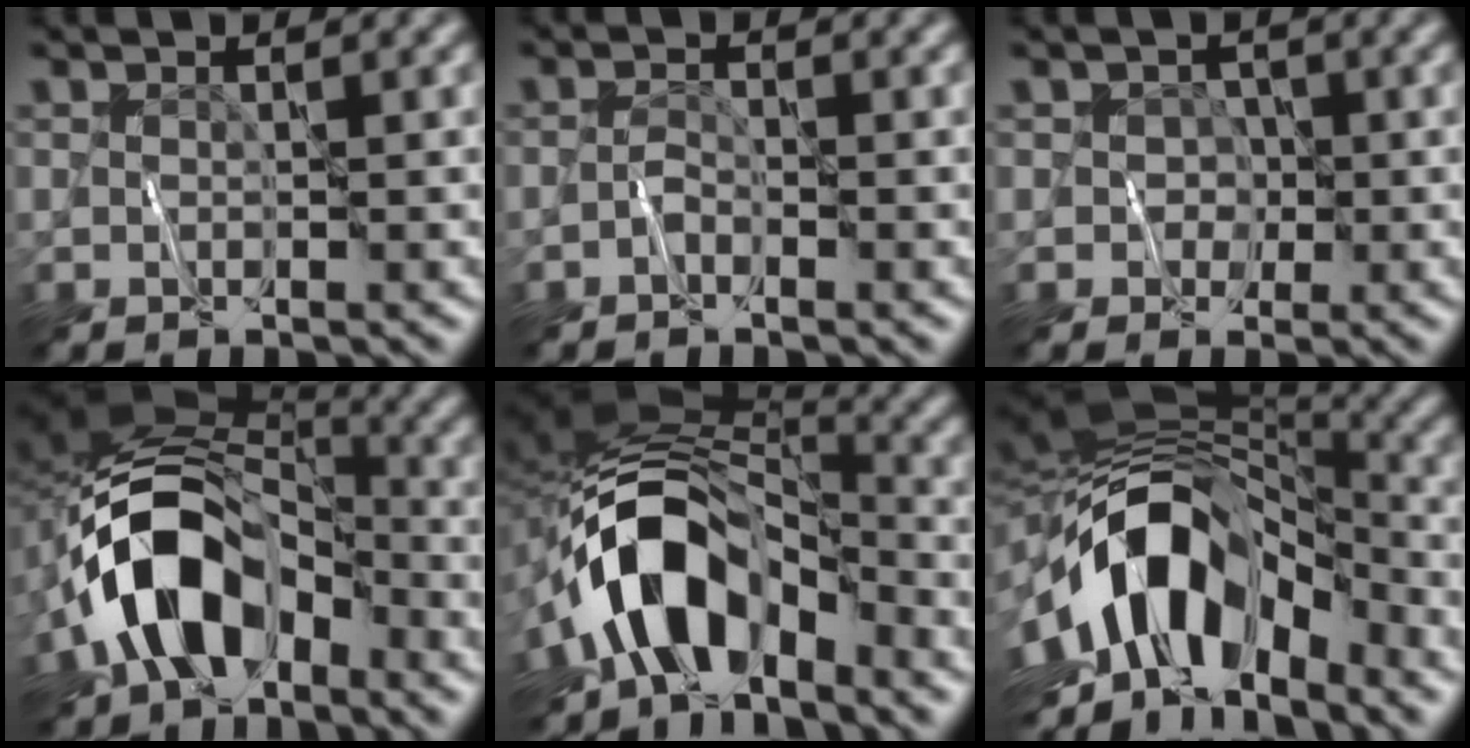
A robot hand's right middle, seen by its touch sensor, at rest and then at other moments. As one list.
[{"total": 0.8, "force": [-0.6, 0.3, 0.4], "torque": [-0.010, 0.006, -0.015]}, {"total": 1.8, "force": [-0.3, 1.7, 0.2], "torque": [0.025, 0.009, -0.018]}, {"total": 10.4, "force": [-4.1, 7.0, 6.5], "torque": [-0.110, 0.009, -0.085]}, {"total": 9.5, "force": [-4.9, 5.4, 6.1], "torque": [-0.098, 0.005, -0.092]}, {"total": 13.3, "force": [-5.1, 7.4, 9.8], "torque": [-0.165, 0.004, -0.094]}]